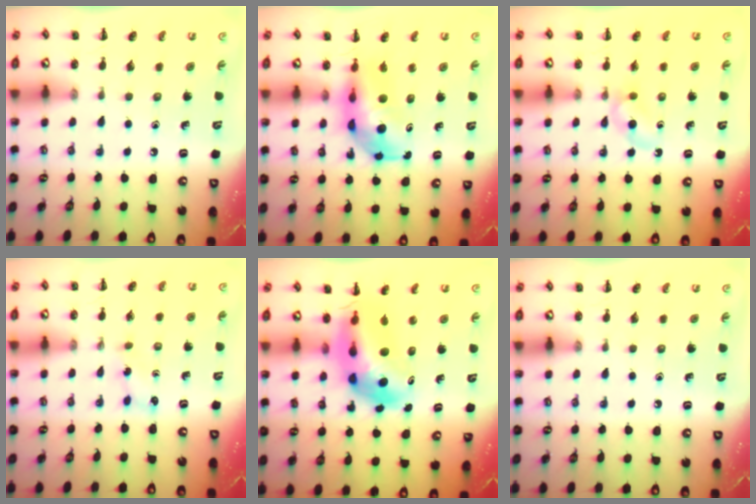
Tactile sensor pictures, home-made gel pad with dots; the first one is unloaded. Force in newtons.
{"total": 6.7, "press": 6.5, "slide": 1.6}
{"total": 3.0, "press": 2.8, "slide": 1.1}
{"total": 3.3, "press": 3.2, "slide": 1.1}
{"total": 7.7, "press": 7.2, "slide": 2.5}
{"total": 0.0}